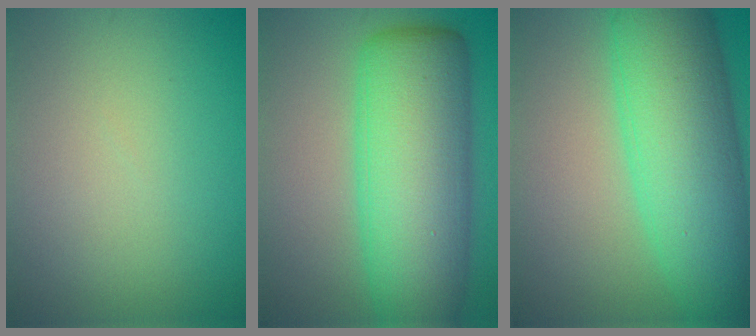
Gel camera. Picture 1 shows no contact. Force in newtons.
{"total": 12.2, "press": 12.2, "slide": 0.3}
{"total": 11.7, "press": 11.7, "slide": 0.2}